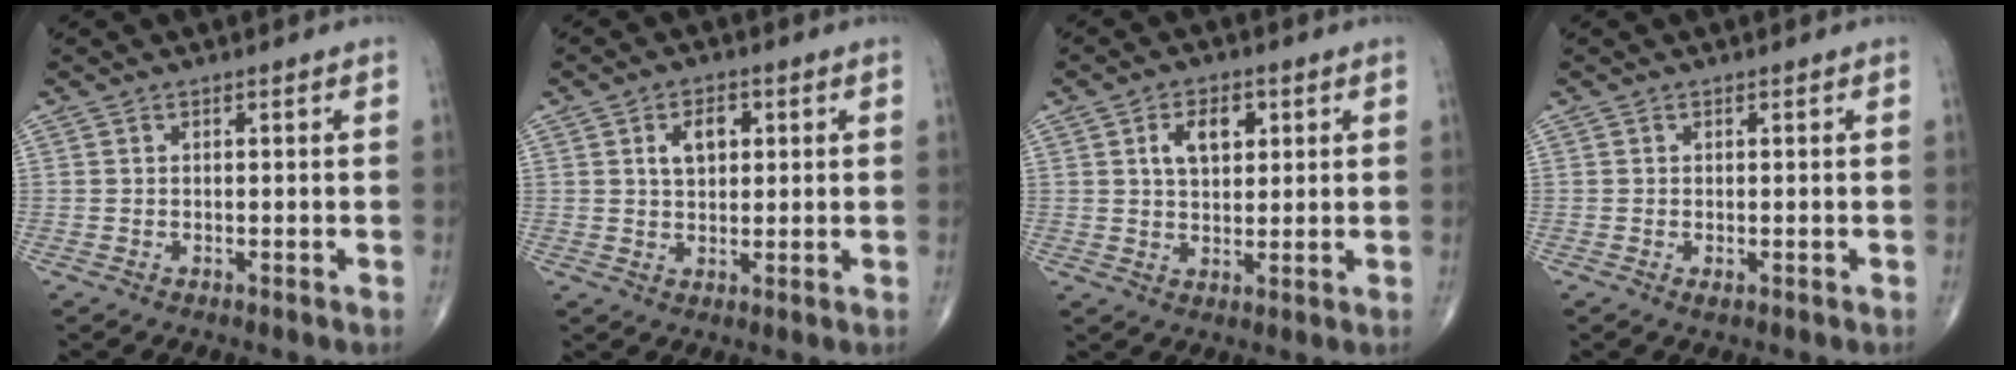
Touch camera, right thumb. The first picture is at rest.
{"total": 5.3, "force": [1.5, 3.3, 3.8], "torque": [-0.047, -0.001, 0.024]}
{"total": 6.5, "force": [2.2, 3.9, 4.7], "torque": [-0.060, -0.005, 0.036]}
{"total": 0.8, "force": [-0.3, 0.3, 0.7], "torque": [-0.011, -0.002, -0.004]}